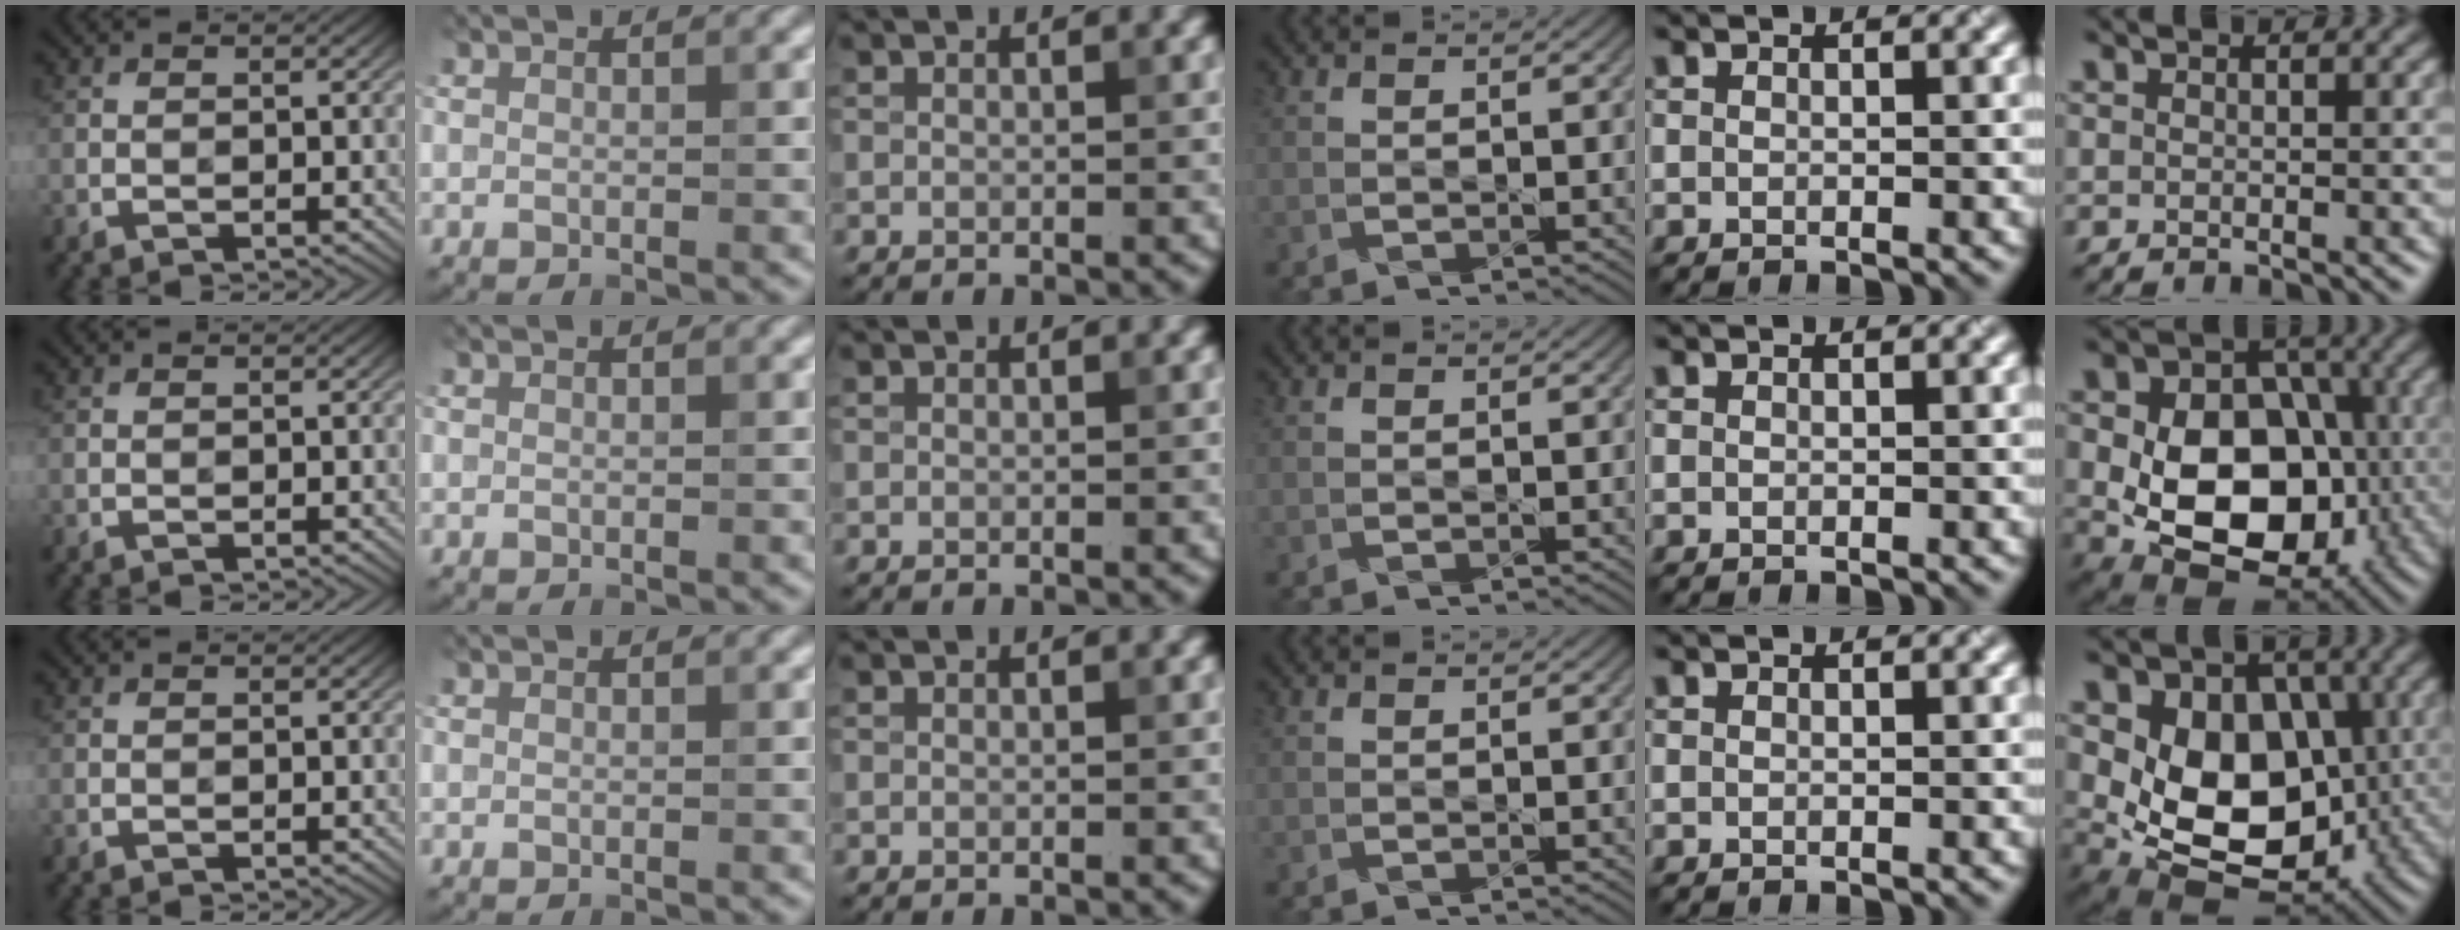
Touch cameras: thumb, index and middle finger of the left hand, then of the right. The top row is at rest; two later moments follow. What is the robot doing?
{"motion": "pour", "object": "pitcher"}